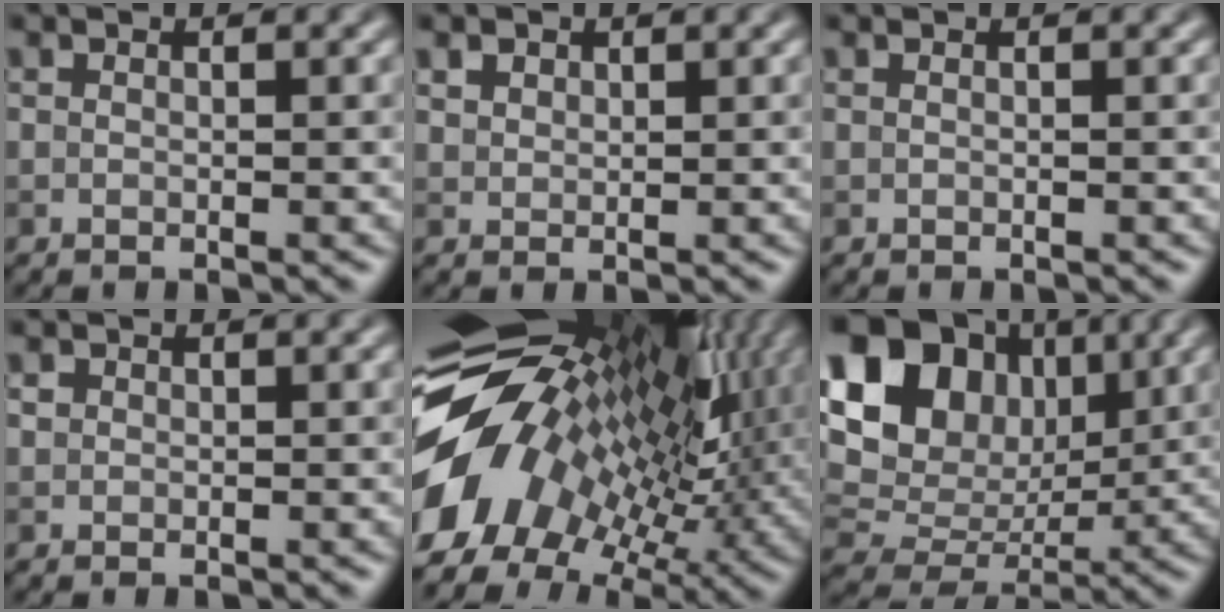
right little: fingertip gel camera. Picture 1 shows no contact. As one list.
[{"total": 2.3, "force": [1.6, 1.4, 0.8], "torque": [-0.029, 0.005, 0.028]}, {"total": 0.0}, {"total": 0.7, "force": [0.2, 0.7, 0.1], "torque": [0.002, -0.002, 0.001]}, {"total": 16.1, "force": [-0.1, 10.9, 11.9], "torque": [-0.242, -0.009, 0.008]}, {"total": 16.3, "force": [5.7, 12.4, 9.0], "torque": [-0.213, 0.049, 0.113]}]